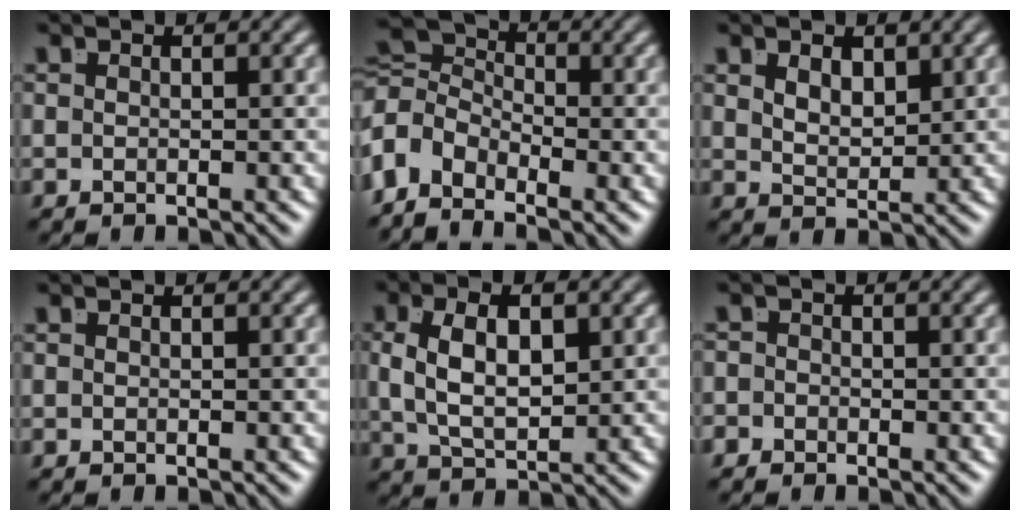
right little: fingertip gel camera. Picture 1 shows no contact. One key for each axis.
{"total": 7.2, "fx": -0.2, "fy": 6.0, "fz": 4.0, "tx": -0.088, "ty": -0.021, "tz": -0.006}
{"total": 1.8, "fx": 1.2, "fy": 0.4, "fz": 1.3, "tx": -0.025, "ty": -0.016, "tz": 0.032}
{"total": 0.0}
{"total": 5.5, "fx": 0.4, "fy": 3.2, "fz": 4.5, "tx": -0.095, "ty": -0.011, "tz": 0.018}
{"total": 1.2, "fx": -1.0, "fy": 0.5, "fz": -0.2, "tx": 0.005, "ty": -0.011, "tz": -0.017}